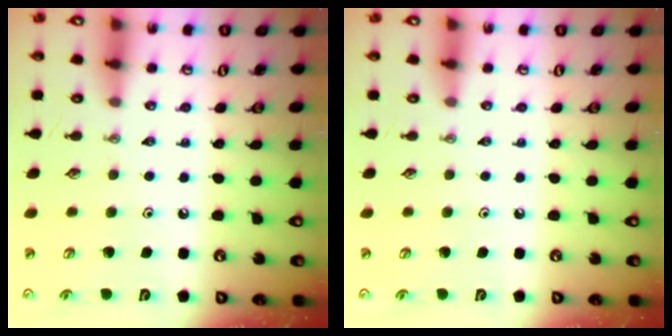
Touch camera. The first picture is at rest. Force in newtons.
{"total": 0.0}